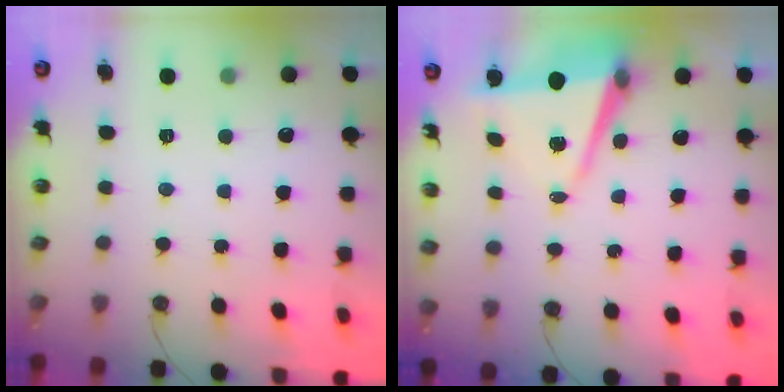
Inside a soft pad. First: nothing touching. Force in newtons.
{"total": 7.4, "press": 6.4, "slide": 3.8}